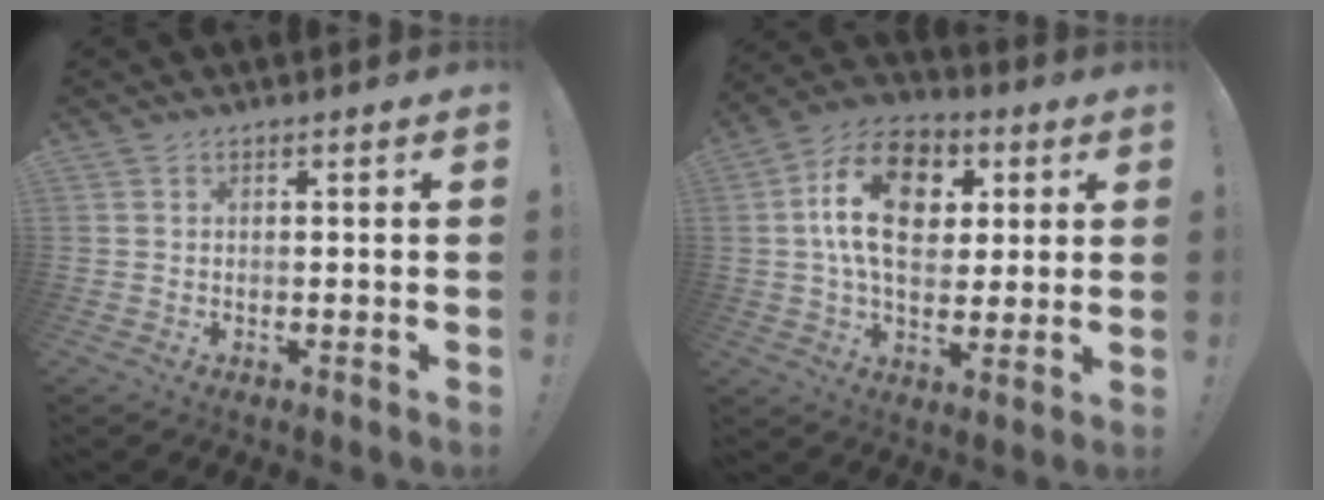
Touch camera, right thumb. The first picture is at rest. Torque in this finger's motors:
{"motor_torque": [1.38, 1.53, 1.21, -0.62, 0.52]}